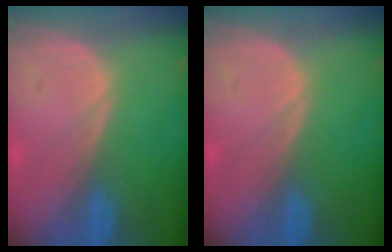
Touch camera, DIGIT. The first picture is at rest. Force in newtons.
{"total": 0.0}